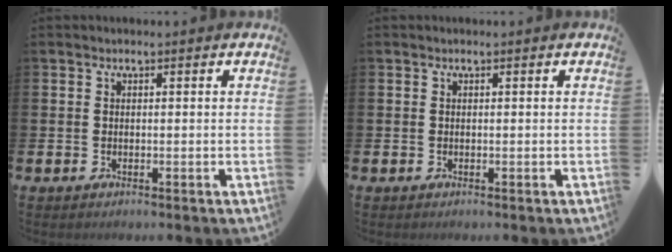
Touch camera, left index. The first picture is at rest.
{"total": 0.0}